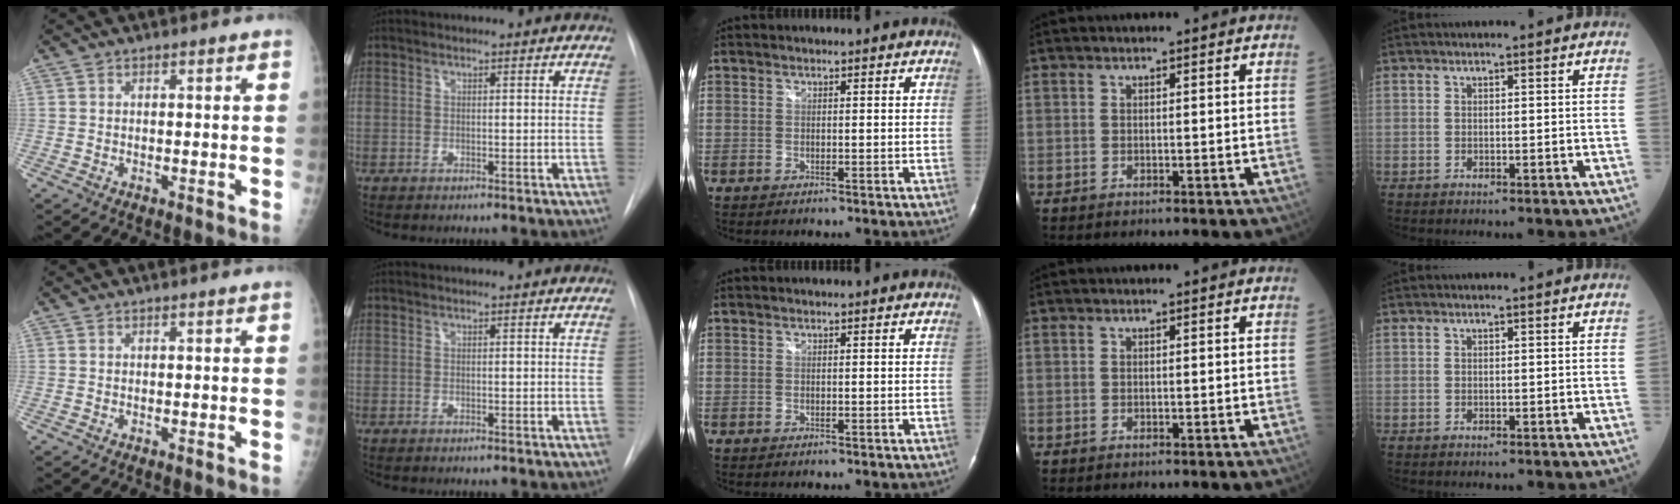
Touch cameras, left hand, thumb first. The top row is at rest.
{}